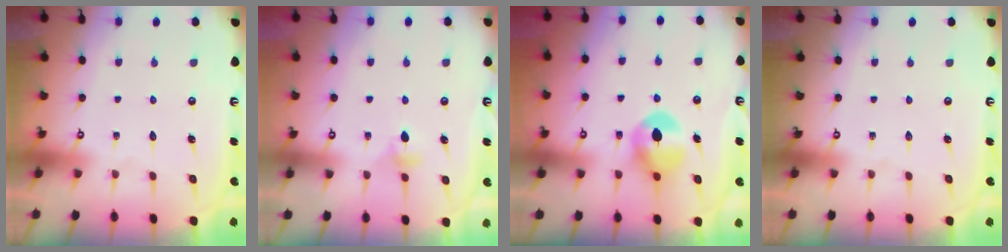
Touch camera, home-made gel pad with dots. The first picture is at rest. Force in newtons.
{"total": 4.0, "press": 3.9, "slide": 0.6}
{"total": 10.2, "press": 10.2, "slide": 0.6}
{"total": 0.0}